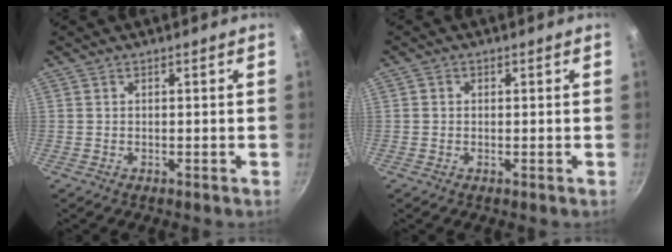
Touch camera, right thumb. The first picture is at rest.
{"total": 0.9, "force": [0.0, 0.8, 0.3], "torque": [-0.004, 0.003, -0.001]}